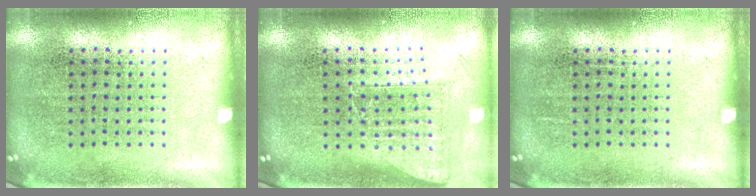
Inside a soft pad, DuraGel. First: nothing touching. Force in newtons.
{"total": 1.7, "press": 1.3, "slide": 1.2}
{"total": 0.0}